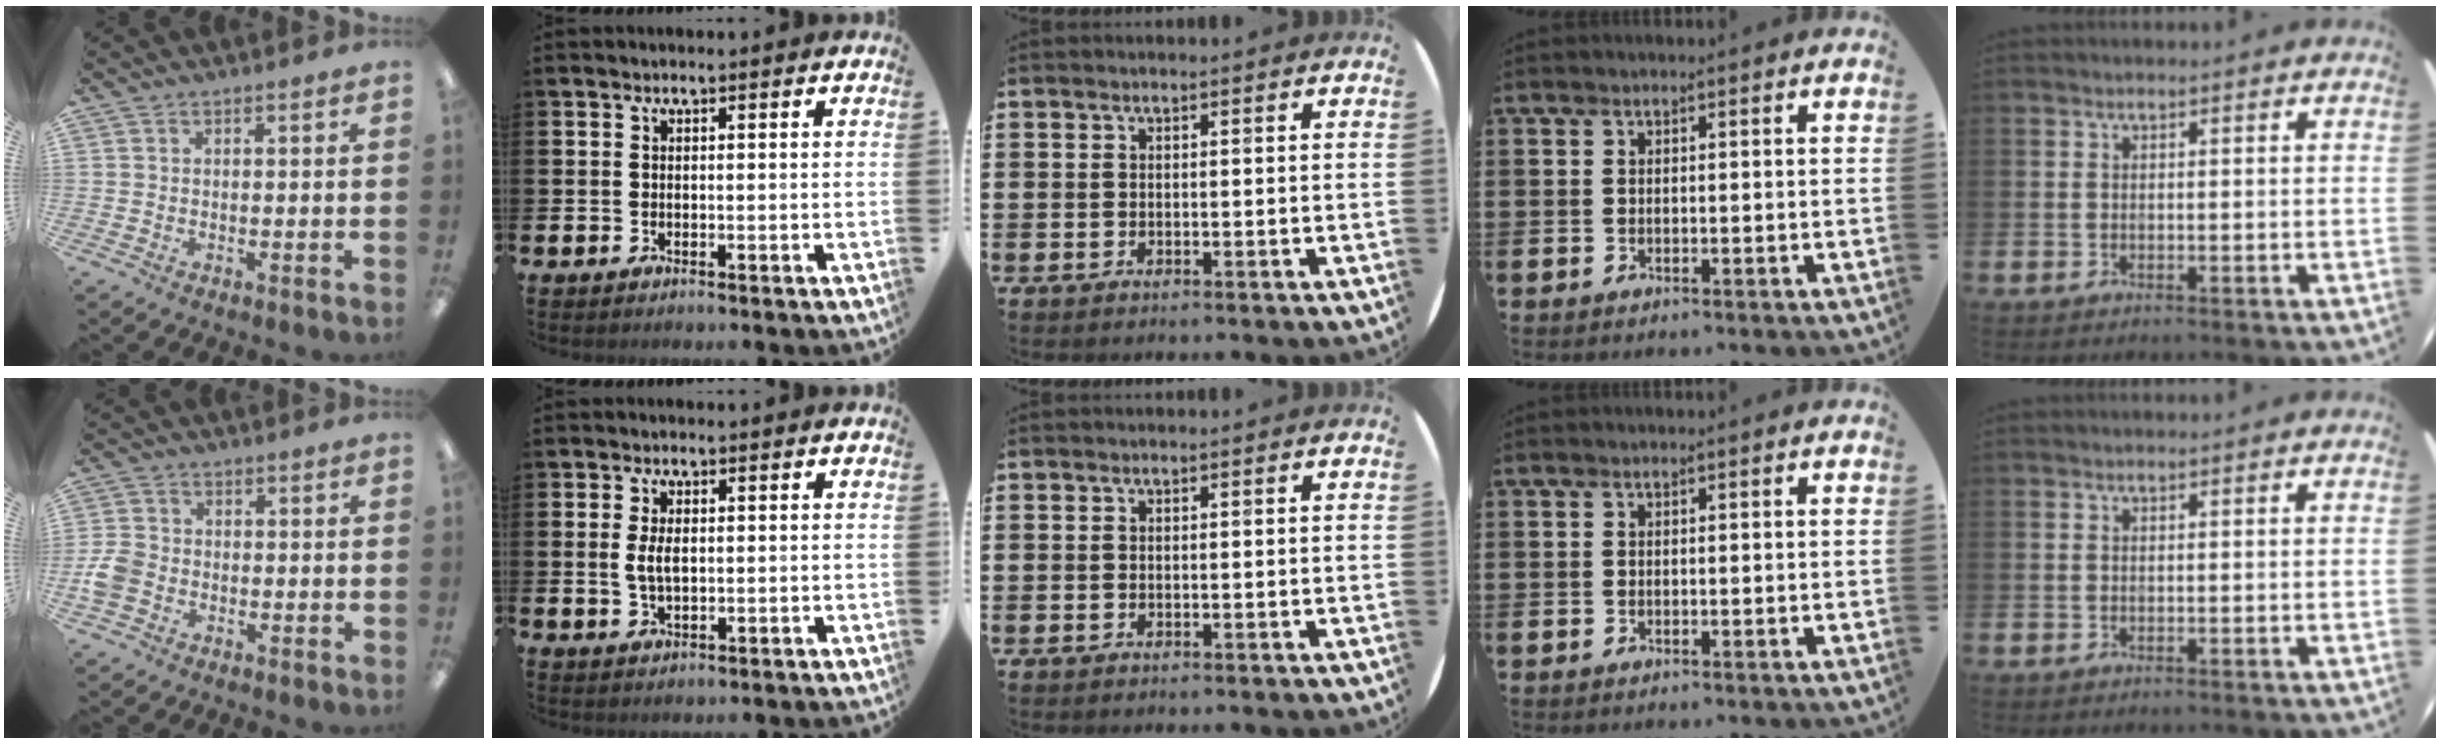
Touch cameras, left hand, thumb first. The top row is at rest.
{"thumb": {"total": 5.4, "force": [-1.7, 4.3, 2.8], "torque": [-0.055, 0.014, -0.029]}, "index": {"total": 3.1, "force": [0.5, 1.7, 2.6], "torque": [-0.040, 0.002, 0.003]}}